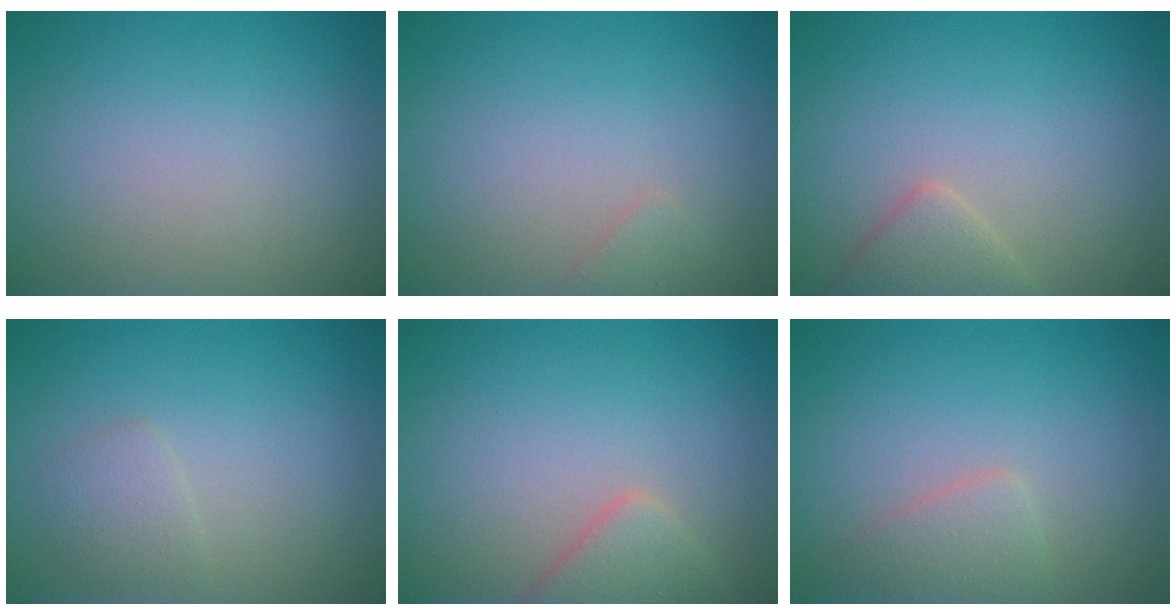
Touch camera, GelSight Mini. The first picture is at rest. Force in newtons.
{"total": 0.9, "press": 0.9, "slide": 0.1}
{"total": 2.3, "press": 2.3, "slide": 0.1}
{"total": 1.5, "press": 1.5, "slide": 0.1}
{"total": 2.8, "press": 2.8, "slide": 0.1}
{"total": 2.0, "press": 2.0, "slide": 0.1}